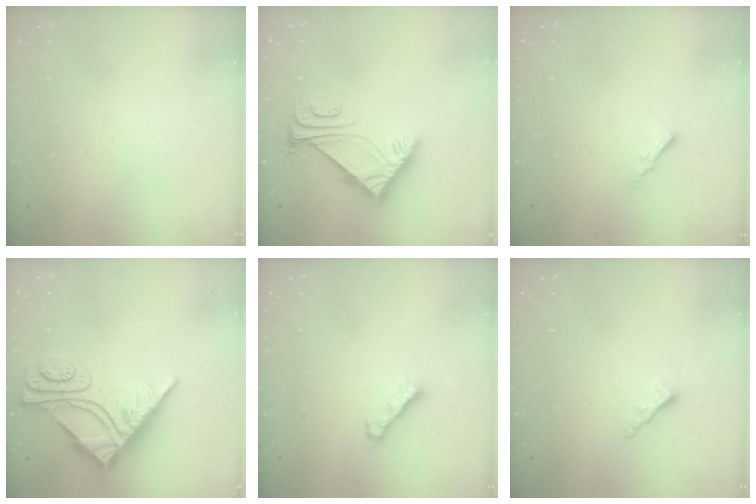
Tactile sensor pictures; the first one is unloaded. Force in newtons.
{"total": 7.6, "press": 7.6, "slide": 0.7}
{"total": 1.5, "press": 1.5, "slide": 0.4}
{"total": 12.1, "press": 12.0, "slide": 1.4}
{"total": 3.5, "press": 3.4, "slide": 0.7}
{"total": 2.3, "press": 2.2, "slide": 0.6}